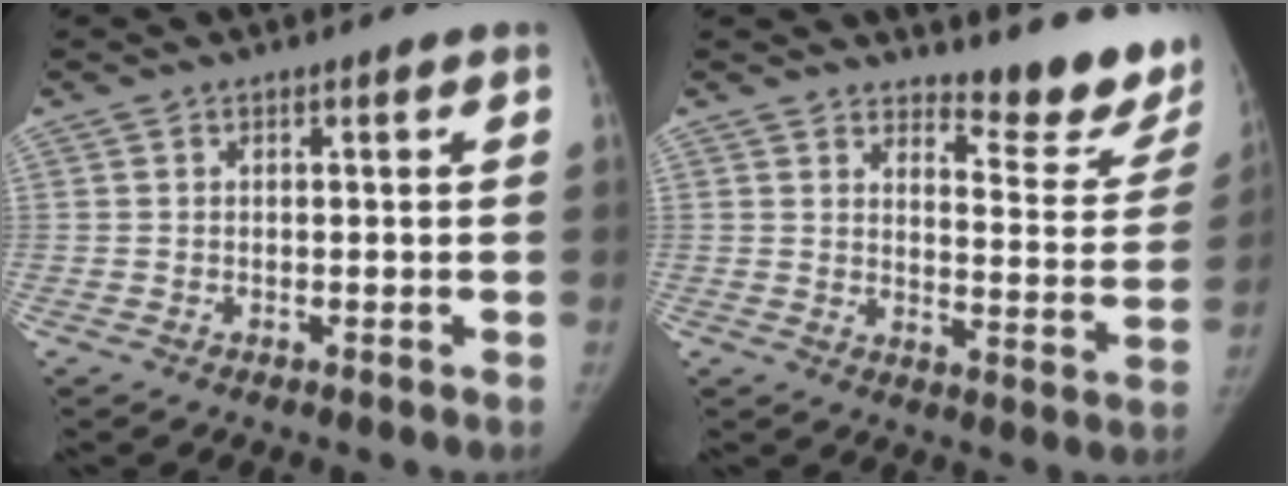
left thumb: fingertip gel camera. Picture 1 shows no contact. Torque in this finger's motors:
{"motor_torque": [0.91, -0.28, 0.43, -0.22, -0.05]}